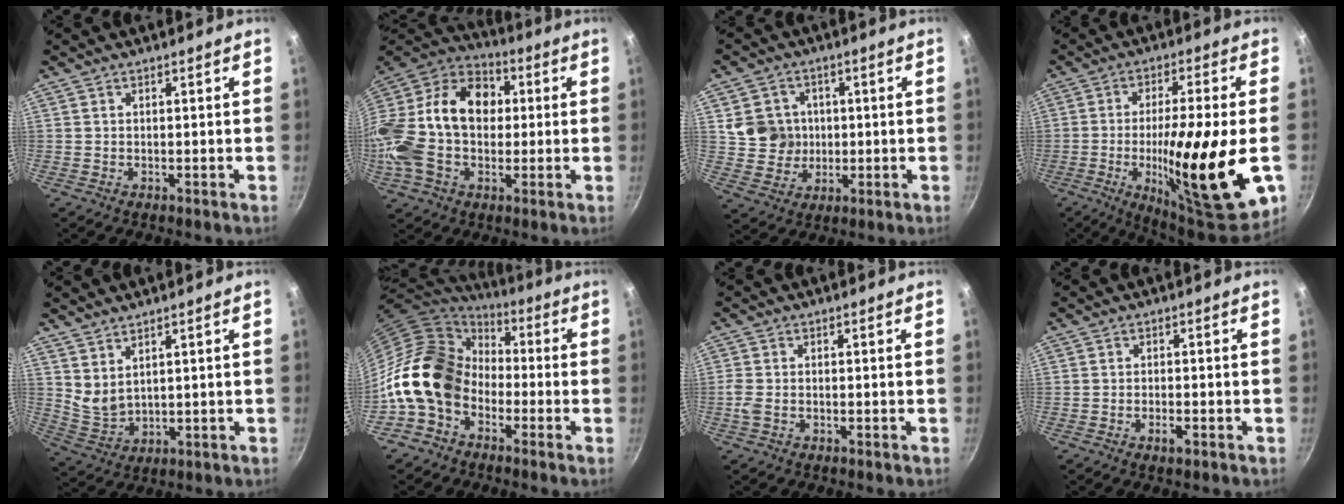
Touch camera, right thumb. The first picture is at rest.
{"total": 26.8, "force": [0.5, 19.1, 18.8], "torque": [-0.373, 0.056, -0.004]}
{"total": 8.2, "force": [1.1, 7.8, 2.4], "torque": [-0.014, 0.000, 0.022]}
{"total": 24.1, "force": [-5.0, 5.0, 23.1], "torque": [-0.347, 0.006, -0.070]}
{"total": 4.9, "force": [3.2, 2.4, 2.9], "torque": [-0.050, -0.034, 0.075]}
{"total": 16.8, "force": [-4.0, 12.8, 10.1], "torque": [-0.149, 0.053, -0.095]}
{"total": 2.3, "force": [-0.7, 1.3, 1.7], "torque": [-0.045, 0.002, -0.019]}
{"total": 2.2, "force": [-1.1, 0.8, 1.8], "torque": [-0.032, 0.006, -0.020]}